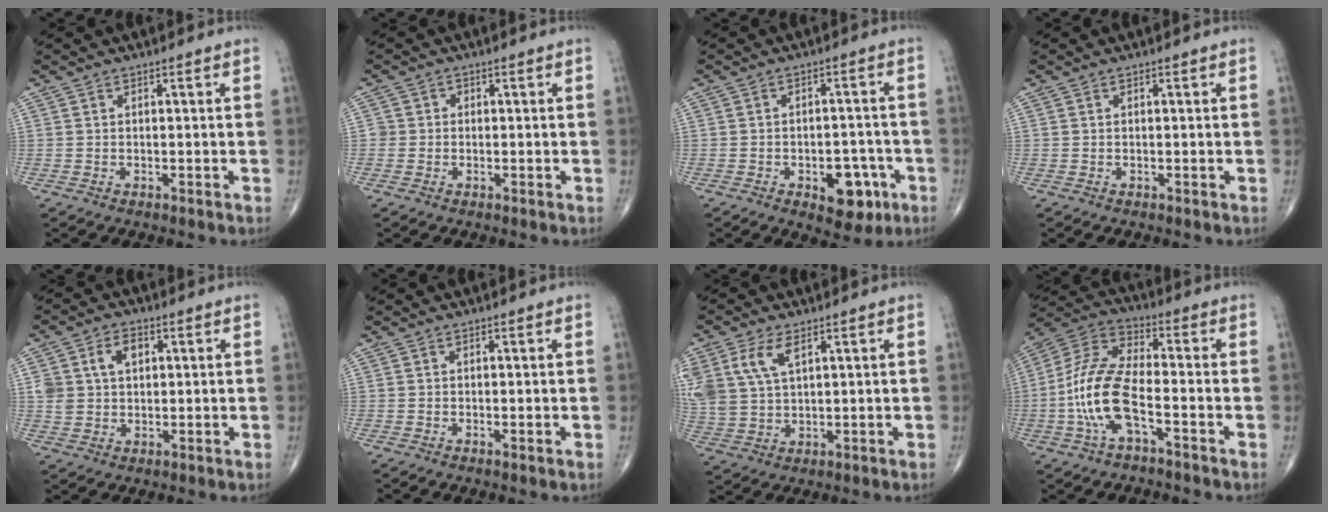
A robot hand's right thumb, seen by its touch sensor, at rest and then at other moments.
{"total": 2.6, "force": [0.1, 2.6, 0.1], "torque": [0.023, 0.008, -0.003]}
{"total": 8.5, "force": [-3.7, 4.8, 5.9], "torque": [-0.044, 0.024, -0.042]}
{"total": 0.0}
{"total": 7.2, "force": [2.1, 5.1, 4.6], "torque": [-0.064, 0.003, 0.041]}
{"total": 0.0}
{"total": 10.3, "force": [4.5, 5.7, 7.2], "torque": [-0.164, -0.003, 0.098]}
{"total": 13.4, "force": [-4.0, 5.2, 11.7], "torque": [-0.251, 0.037, -0.082]}